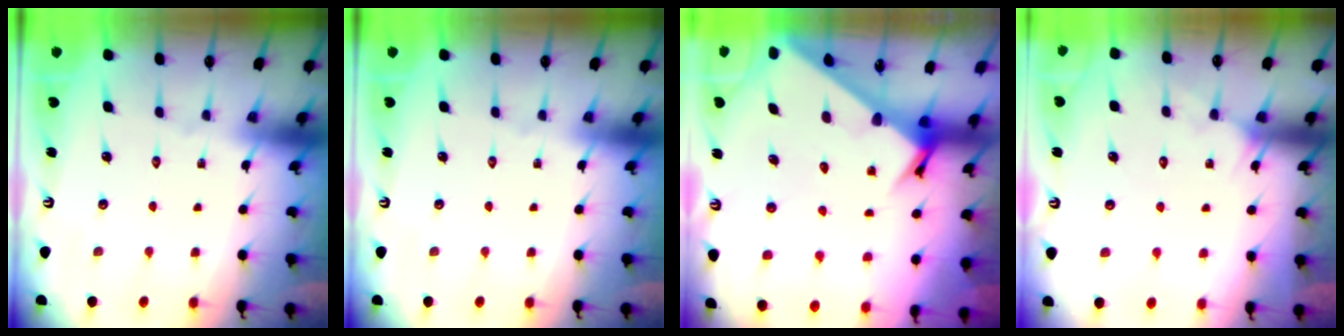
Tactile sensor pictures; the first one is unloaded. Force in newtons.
{"total": 0.0}
{"total": 3.7, "press": 3.7, "slide": 0.3}
{"total": 3.4, "press": 3.4, "slide": 0.4}